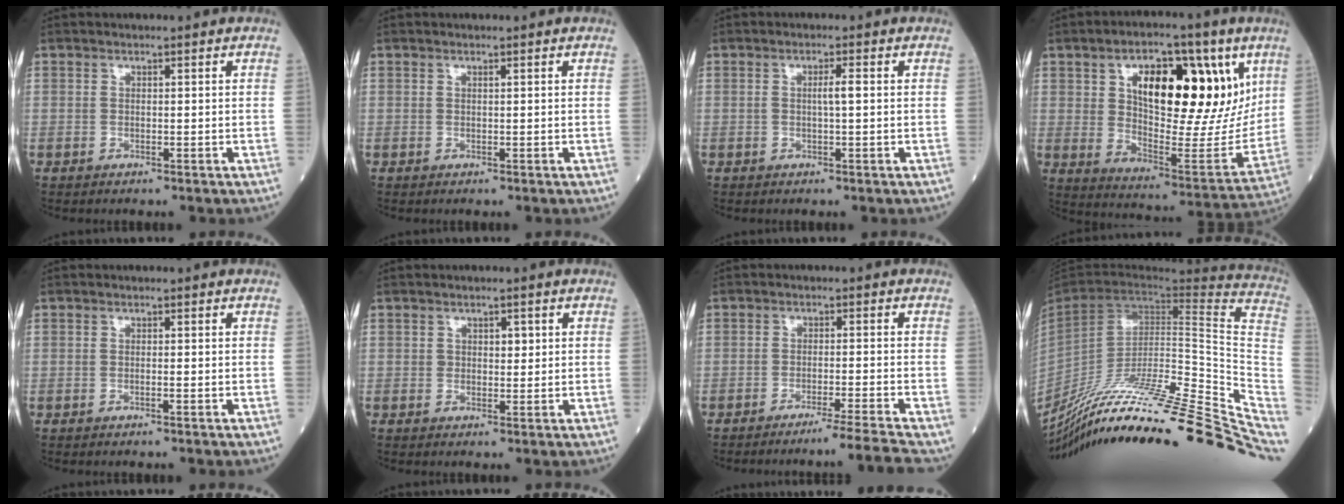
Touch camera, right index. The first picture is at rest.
{"total": 0.0}
{"total": 2.0, "force": [0.1, 0.1, 2.0], "torque": [-0.035, 0.002, 0.000]}
{"total": 21.5, "force": [8.3, 8.6, 17.8], "torque": [-0.273, 0.012, 0.140]}
{"total": 0.5, "force": [-0.3, -0.1, 0.4], "torque": [-0.009, 0.001, -0.005]}
{"total": 1.9, "force": [0.6, 1.2, 1.4], "torque": [-0.017, 0.003, 0.008]}
{"total": 6.3, "force": [-5.3, -2.1, 2.6], "torque": [-0.026, -0.011, -0.084]}
{"total": 36.9, "force": [-27.7, 3.7, 24.1], "torque": [-0.253, -0.046, -0.410]}